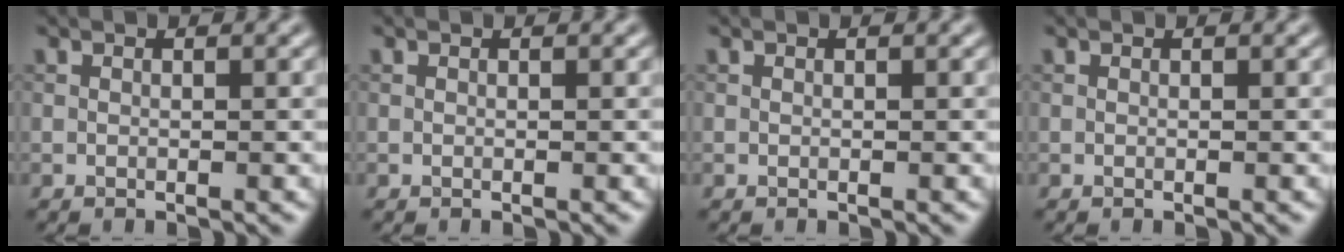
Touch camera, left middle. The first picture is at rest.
{"total": 0.0}
{"total": 0.0}
{"total": 0.0}